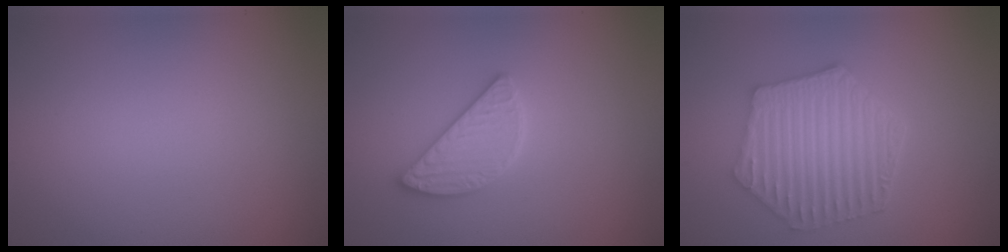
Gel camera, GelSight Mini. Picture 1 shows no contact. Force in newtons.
{"total": 2.8, "press": 2.8, "slide": 0.5}
{"total": 6.4, "press": 5.0, "slide": 4.0}